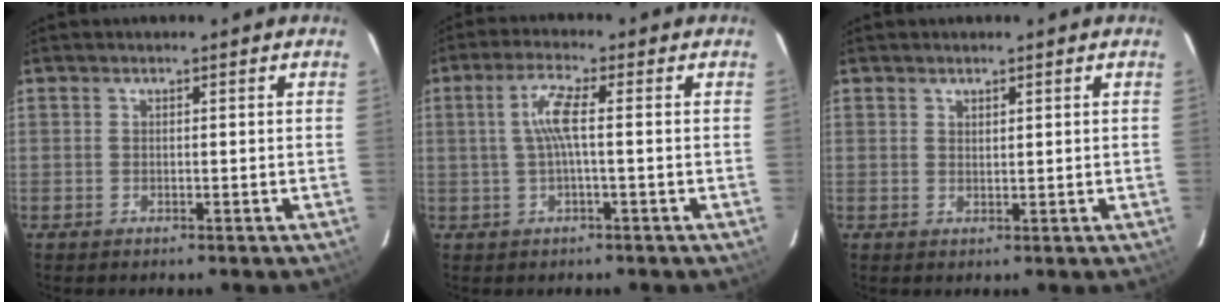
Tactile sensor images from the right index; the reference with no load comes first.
{"total": 4.8, "force": [-0.1, 0.0, 4.8], "torque": [-0.096, 0.004, 0.001]}
{"total": 1.0, "force": [0.8, 0.4, 0.4], "torque": [-0.006, 0.000, 0.015]}